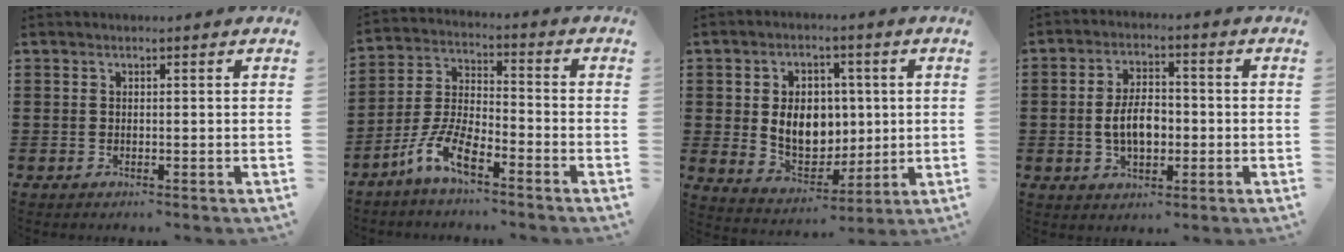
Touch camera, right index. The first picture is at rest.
{"total": 7.6, "force": [-5.4, 2.1, 4.9], "torque": [-0.128, -0.005, -0.109]}
{"total": 8.8, "force": [0.8, 6.7, 5.7], "torque": [-0.102, 0.013, 0.015]}
{"total": 5.8, "force": [-0.8, 3.2, 4.8], "torque": [-0.080, 0.000, -0.020]}